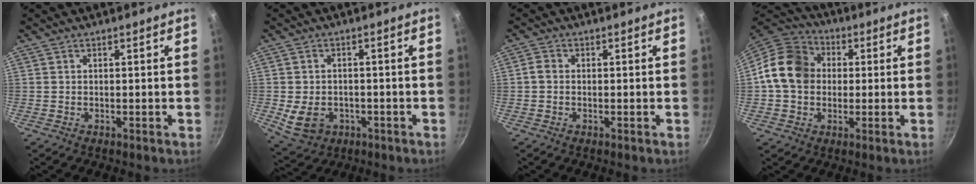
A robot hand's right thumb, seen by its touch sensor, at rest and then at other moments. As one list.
[{"total": 7.6, "force": [-2.0, 5.9, 4.4], "torque": [-0.063, 0.005, -0.019]}, {"total": 1.6, "force": [-0.3, 1.3, 0.9], "torque": [-0.022, 0.006, -0.009]}, {"total": 13.5, "force": [1.0, 11.3, 7.4], "torque": [-0.106, 0.024, 0.001]}]